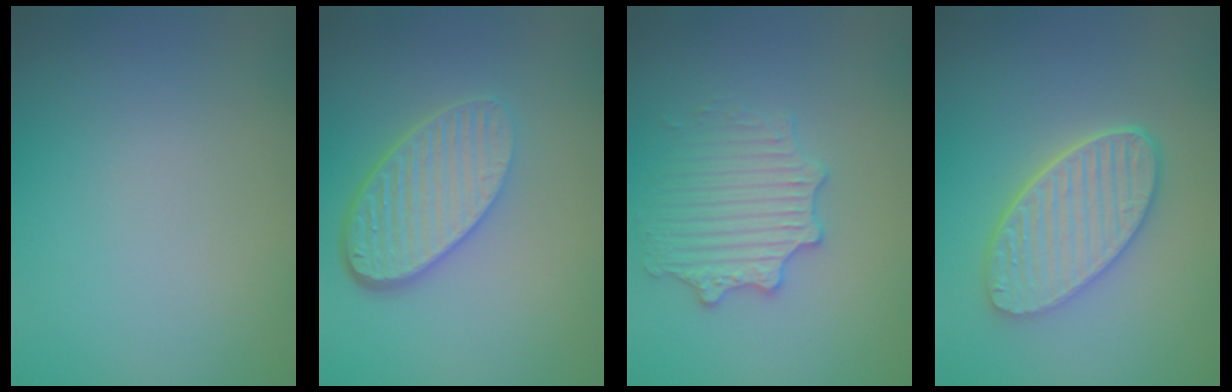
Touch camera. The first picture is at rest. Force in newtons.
{"total": 5.3, "press": 3.8, "slide": 3.7}
{"total": 3.1, "press": 3.0, "slide": 0.5}
{"total": 5.3, "press": 4.4, "slide": 3.0}